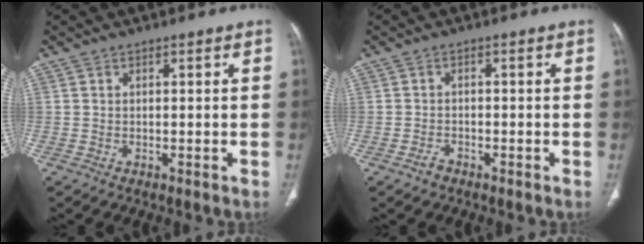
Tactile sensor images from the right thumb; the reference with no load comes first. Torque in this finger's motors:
{"motor_torque": [-0.17, -0.04, -0.31, 0.11, 0.01]}